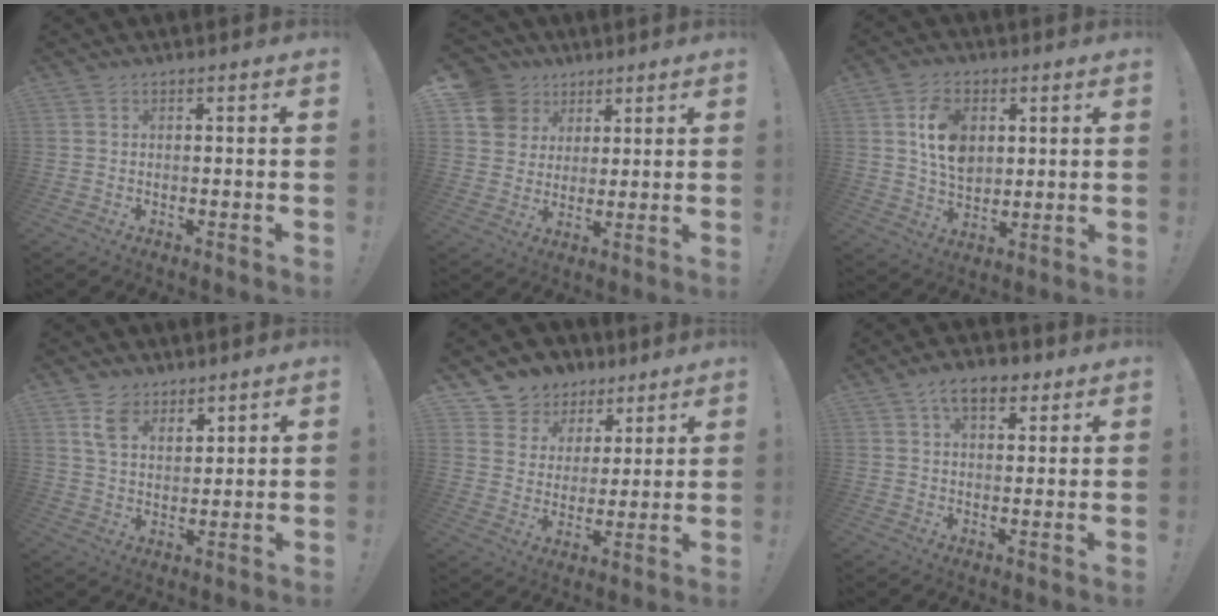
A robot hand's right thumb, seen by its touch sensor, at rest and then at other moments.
{"total": 11.2, "force": [4.9, 9.6, 2.8], "torque": [-0.038, -0.024, 0.102]}
{"total": 11.8, "force": [3.6, 8.7, 7.2], "torque": [-0.110, -0.004, 0.068]}
{"total": 8.3, "force": [6.4, 4.4, 2.9], "torque": [-0.060, -0.033, 0.123]}
{"total": 8.5, "force": [5.0, 6.7, 1.2], "torque": [-0.020, -0.045, 0.103]}
{"total": 7.2, "force": [3.7, 3.9, 4.8], "torque": [-0.068, -0.003, 0.065]}